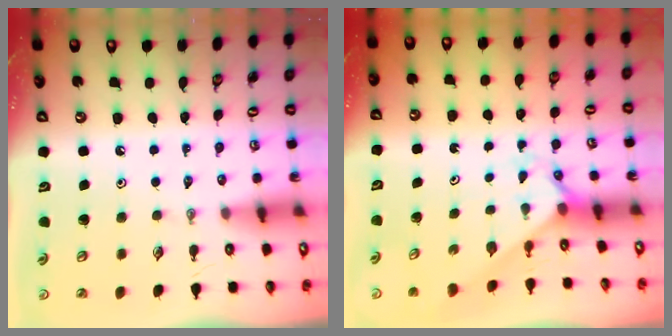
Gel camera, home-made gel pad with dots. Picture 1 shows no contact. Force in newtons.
{"total": 1.9, "press": 1.9, "slide": 0.2}